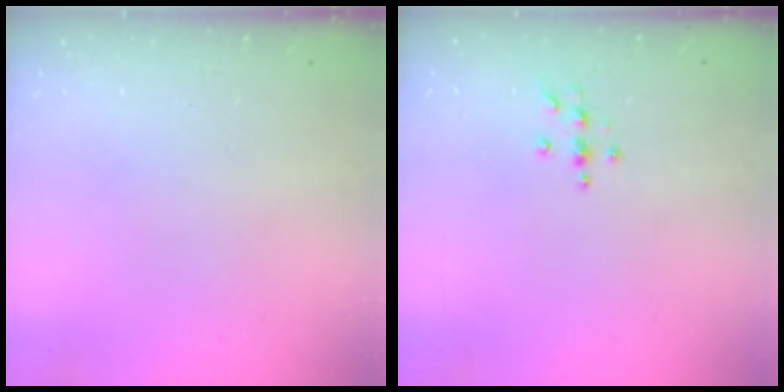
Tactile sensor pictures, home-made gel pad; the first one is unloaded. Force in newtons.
{"total": 3.8, "press": 3.7, "slide": 0.5}